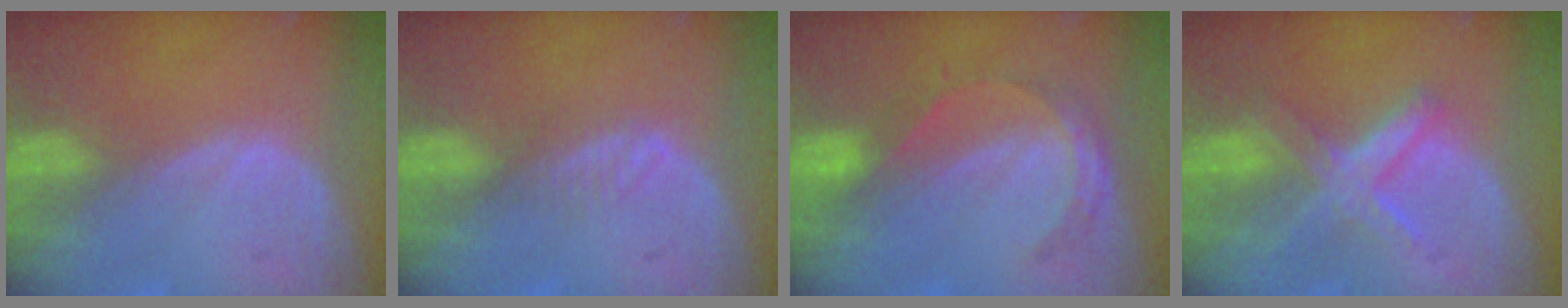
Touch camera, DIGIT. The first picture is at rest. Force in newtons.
{"total": 2.0, "press": 1.8, "slide": 0.8}
{"total": 4.6, "press": 4.2, "slide": 1.9}
{"total": 6.5, "press": 5.8, "slide": 3.0}